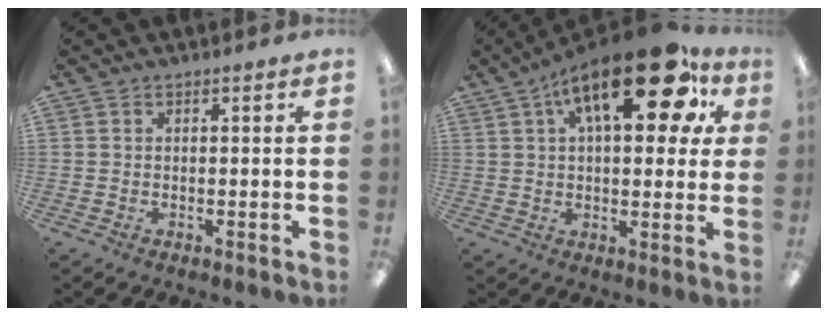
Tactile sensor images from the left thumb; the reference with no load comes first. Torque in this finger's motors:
{"motor_torque": [0.50, 1.93, 1.38, -1.39, 0.18]}